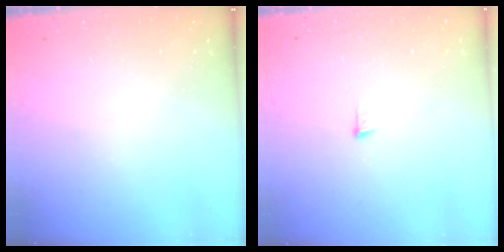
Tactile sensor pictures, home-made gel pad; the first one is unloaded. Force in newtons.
{"total": 3.6, "press": 3.6, "slide": 0.3}